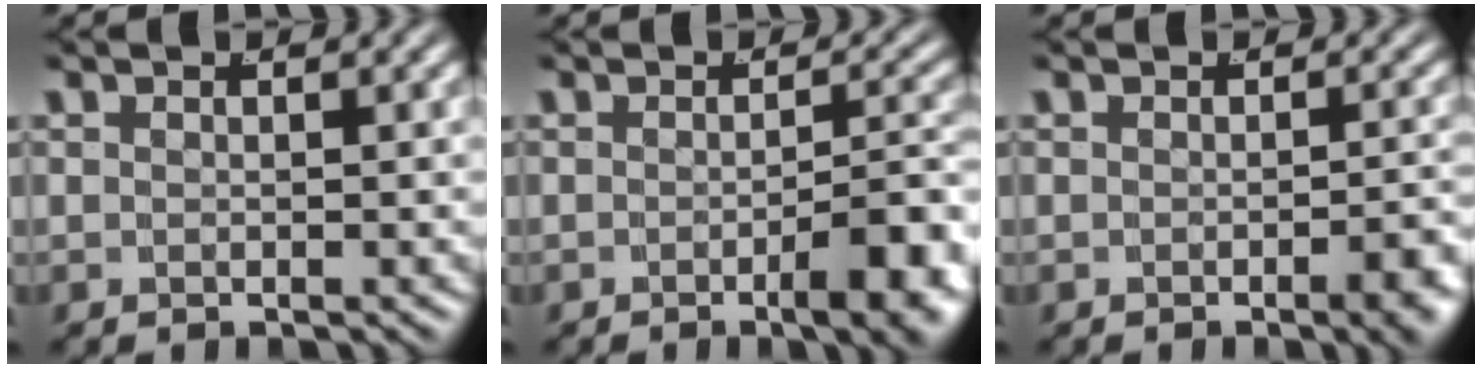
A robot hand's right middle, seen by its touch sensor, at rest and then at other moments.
{"total": 4.3, "force": [-1.9, 0.8, 3.8], "torque": [-0.041, 0.005, -0.035]}
{"total": 1.9, "force": [-1.1, 0.1, 1.5], "torque": [-0.021, 0.006, -0.022]}